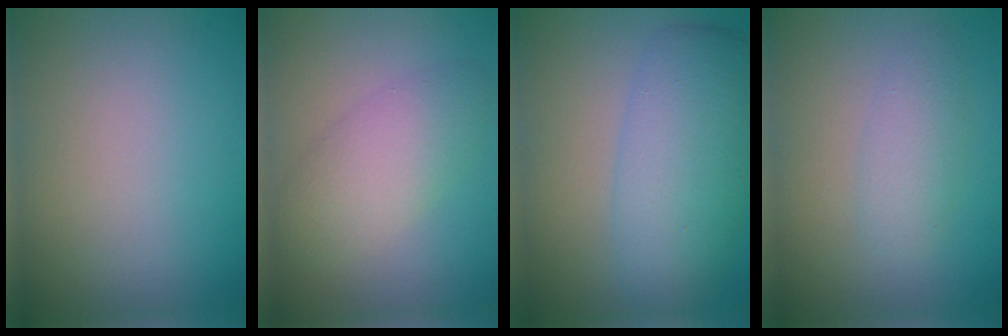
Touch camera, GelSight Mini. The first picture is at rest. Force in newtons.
{"total": 4.1, "press": 4.1, "slide": 0.1}
{"total": 6.6, "press": 6.6, "slide": 0.1}
{"total": 2.4, "press": 2.4, "slide": 0.0}